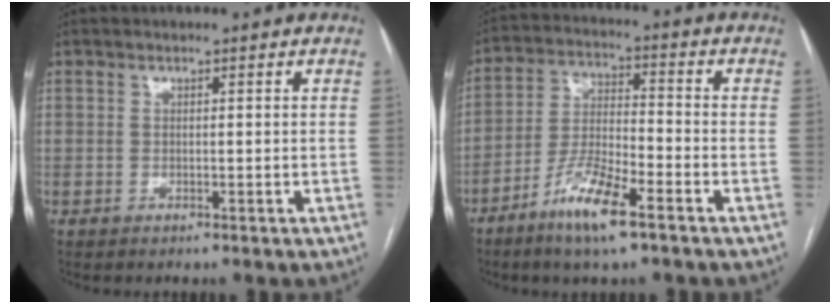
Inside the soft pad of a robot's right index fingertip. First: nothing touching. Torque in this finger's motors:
{"motor_torque": [0.80, -0.55, 0.22, 0.07]}